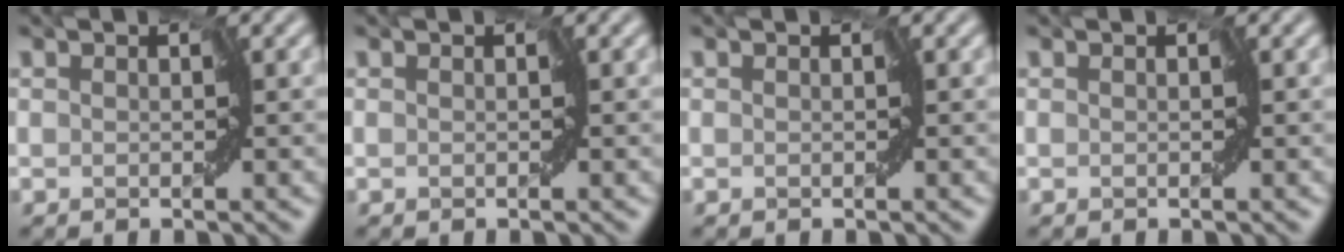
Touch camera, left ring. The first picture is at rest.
{"total": 0.0}
{"total": 0.0}
{"total": 0.0}